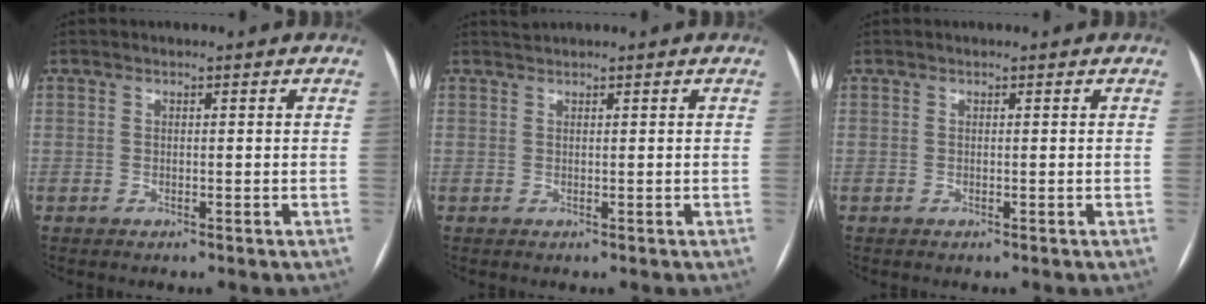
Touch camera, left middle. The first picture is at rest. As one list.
[{"total": 0.7, "force": [0.6, -0.3, -0.2], "torque": [-0.004, 0.007, 0.017]}, {"total": 0.0}]